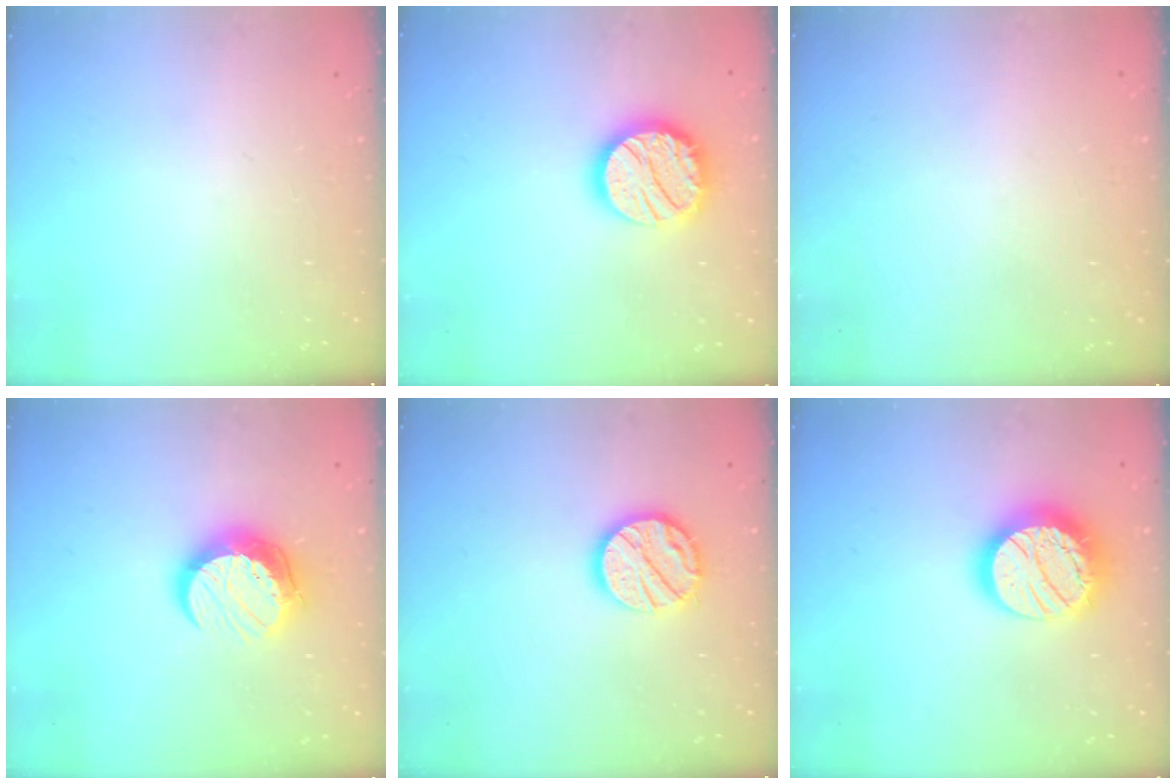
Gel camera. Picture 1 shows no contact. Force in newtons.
{"total": 18.1, "press": 18.1, "slide": 1.3}
{"total": 0.6, "press": 0.6, "slide": 0.1}
{"total": 11.5, "press": 11.5, "slide": 0.8}
{"total": 13.5, "press": 13.5, "slide": 1.2}
{"total": 20.7, "press": 20.6, "slide": 1.7}